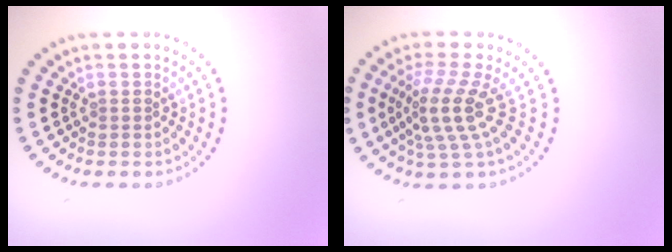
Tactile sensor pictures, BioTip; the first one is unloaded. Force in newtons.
{"total": 4.0, "press": 2.8, "slide": 2.8}